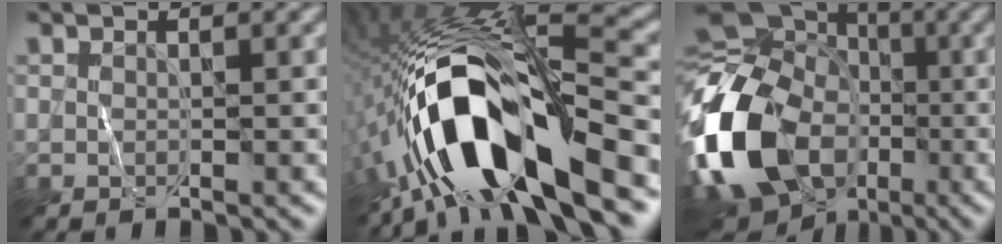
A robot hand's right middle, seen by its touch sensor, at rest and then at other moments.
{"total": 15.4, "force": [-6.4, 5.1, 13.0], "torque": [-0.239, 0.011, -0.111]}
{"total": 18.7, "force": [-5.1, 14.2, 11.1], "torque": [-0.255, -0.008, -0.096]}